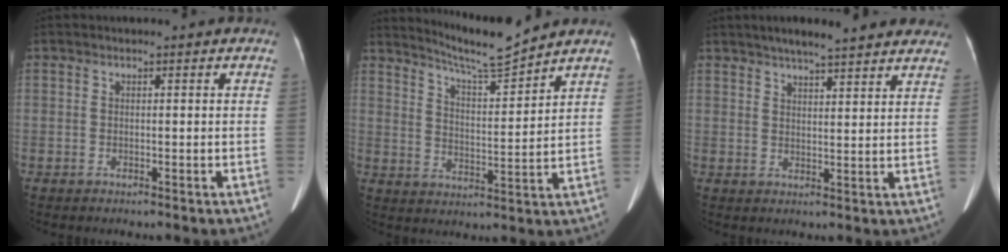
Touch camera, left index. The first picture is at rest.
{"total": 8.4, "force": [8.0, -1.4, 2.0], "torque": [-0.049, -0.015, 0.144]}
{"total": 14.2, "force": [12.0, 2.5, 7.1], "torque": [-0.094, 0.027, 0.154]}